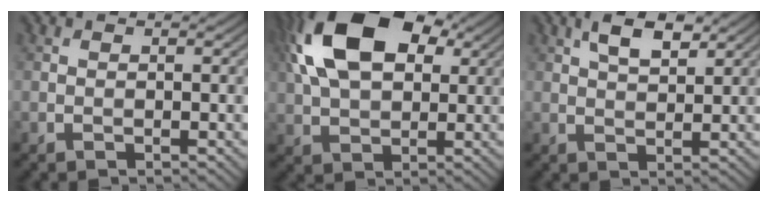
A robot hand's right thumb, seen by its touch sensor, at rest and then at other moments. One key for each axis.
{"total": 15.1, "fx": 4.9, "fy": 8.9, "fz": 11.2, "tx": -0.240, "ty": 0.031, "tz": 0.085}
{"total": 4.7, "fx": 2.5, "fy": 1.9, "fz": 3.4, "tx": -0.071, "ty": 0.006, "tz": 0.047}